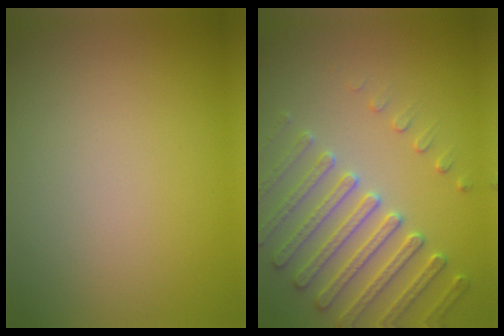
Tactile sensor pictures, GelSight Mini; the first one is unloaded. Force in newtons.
{"total": 4.5, "press": 4.5, "slide": 0.6}